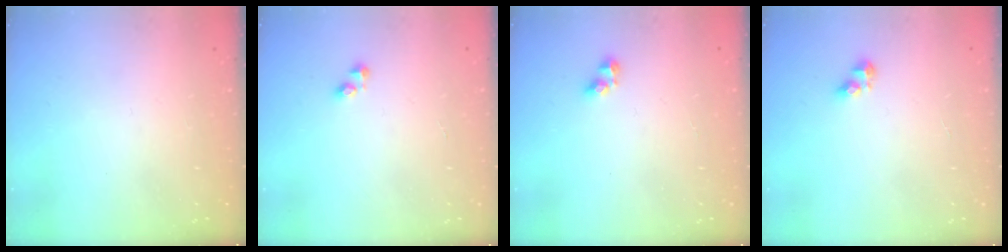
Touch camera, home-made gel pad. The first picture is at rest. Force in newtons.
{"total": 2.2, "press": 2.2, "slide": 0.3}
{"total": 2.9, "press": 2.6, "slide": 1.1}
{"total": 4.8, "press": 4.7, "slide": 0.4}